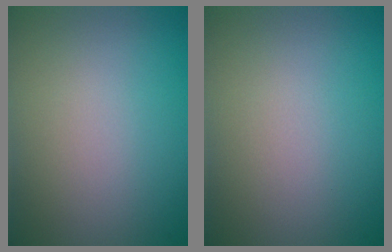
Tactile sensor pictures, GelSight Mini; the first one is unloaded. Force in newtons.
{"total": 0.0}